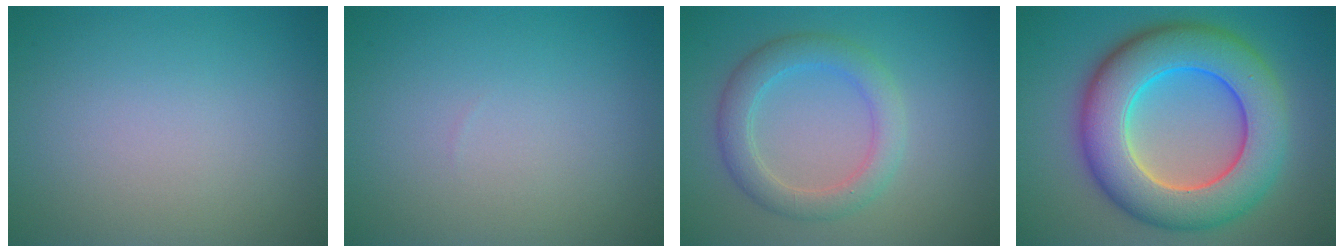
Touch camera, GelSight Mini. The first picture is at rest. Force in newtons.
{"total": 0.0}
{"total": 3.6, "press": 3.6, "slide": 0.1}
{"total": 11.1, "press": 11.1, "slide": 0.4}